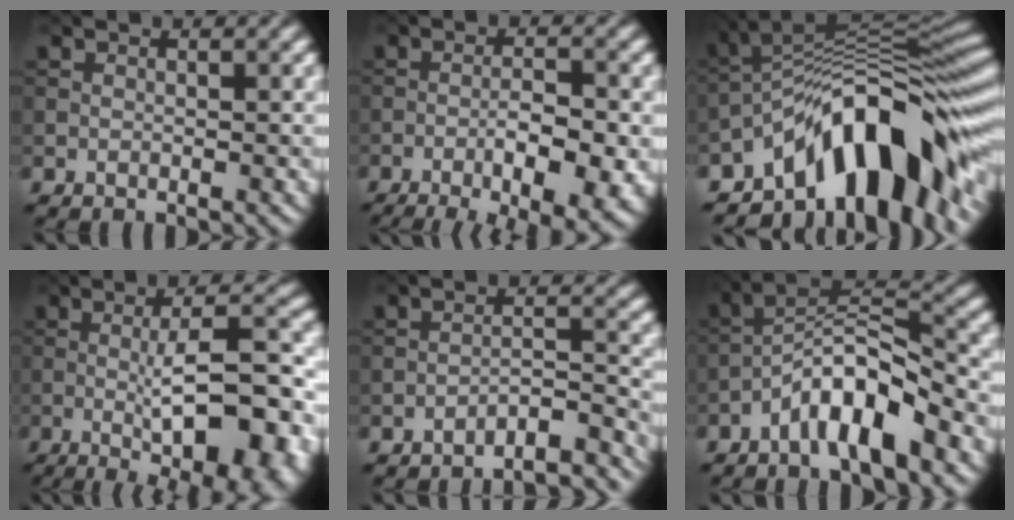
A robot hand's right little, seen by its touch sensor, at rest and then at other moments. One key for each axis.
{"total": 9.8, "fx": -4.6, "fy": 2.9, "fz": 8.1, "tx": -0.116, "ty": -0.006, "tz": -0.051}
{"total": 13.2, "fx": -7.3, "fy": 5.0, "fz": 9.8, "tx": -0.124, "ty": 0.015, "tz": -0.134}
{"total": 12.3, "fx": -3.2, "fy": 3.5, "fz": 11.4, "tx": -0.146, "ty": 0.009, "tz": -0.038}
{"total": 7.7, "fx": -7.1, "fy": 1.2, "fz": 2.7, "tx": -0.031, "ty": 0.013, "tz": -0.095}
{"total": 7.3, "fx": -4.0, "fy": 2.2, "fz": 5.7, "tx": -0.099, "ty": 0.015, "tz": -0.080}